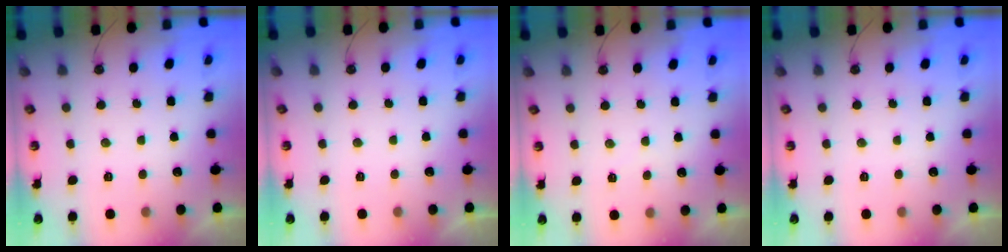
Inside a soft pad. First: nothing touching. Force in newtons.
{"total": 0.0}
{"total": 1.7, "press": 1.6, "slide": 0.4}
{"total": 0.0}